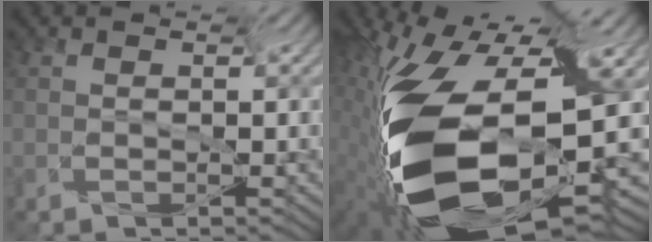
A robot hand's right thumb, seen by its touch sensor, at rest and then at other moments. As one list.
[{"total": 17.7, "force": [-7.0, 8.5, 13.9], "torque": [-0.318, -0.030, -0.111]}]